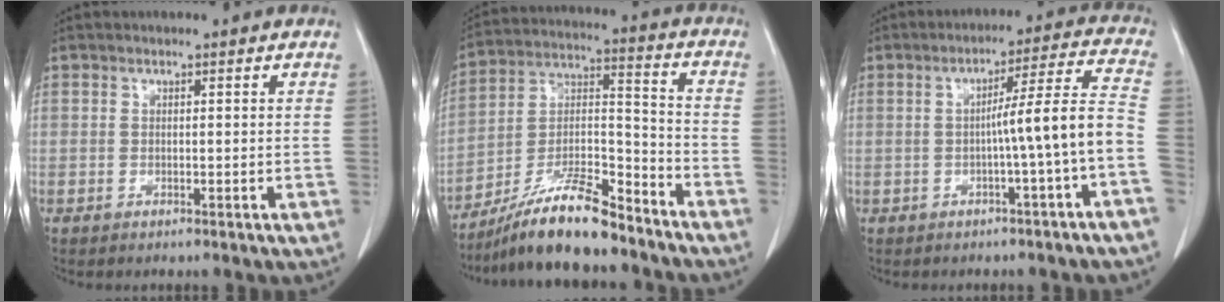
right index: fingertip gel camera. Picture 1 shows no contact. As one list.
[{"total": 14.7, "force": [-12.1, 2.4, 7.9], "torque": [-0.146, 0.011, -0.215]}, {"total": 8.7, "force": [-2.4, -1.6, 8.2], "torque": [-0.117, 0.020, -0.031]}]